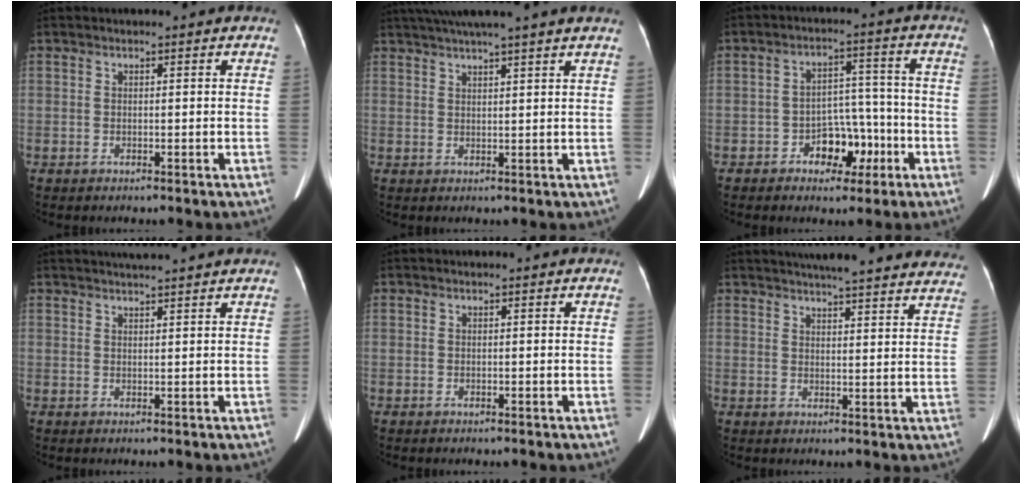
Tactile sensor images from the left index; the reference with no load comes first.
{"total": 9.9, "force": [8.4, -1.4, 5.2], "torque": [-0.083, 0.030, 0.110]}
{"total": 6.9, "force": [-3.3, 4.3, 4.3], "torque": [-0.065, 0.026, -0.048]}
{"total": 5.0, "force": [4.6, -0.5, 1.9], "torque": [-0.024, 0.026, 0.059]}
{"total": 0.0}
{"total": 26.1, "force": [23.9, 3.0, 9.9], "torque": [-0.144, -0.039, 0.278]}